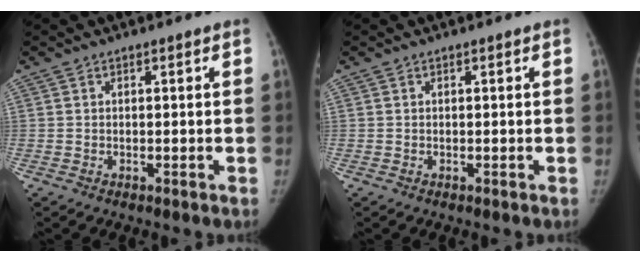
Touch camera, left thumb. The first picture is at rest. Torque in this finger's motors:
{"motor_torque": [0.03, 0.02, 0.24, -0.24, 0.02]}